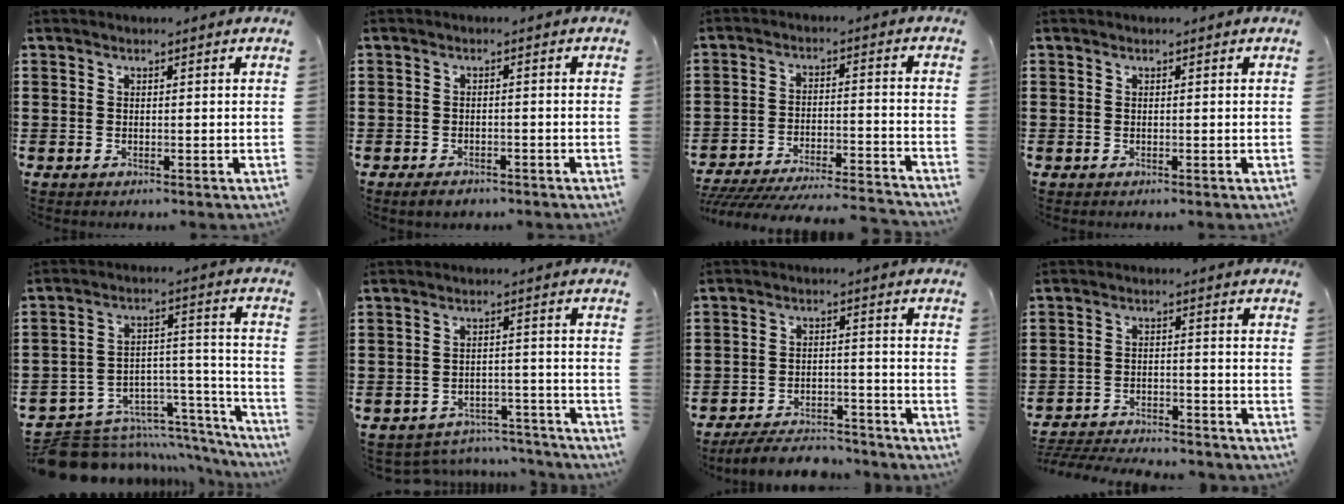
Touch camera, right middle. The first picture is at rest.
{"total": 1.6, "force": [-1.3, 0.5, 0.6], "torque": [-0.016, -0.002, -0.027]}
{"total": 5.9, "force": [-5.7, 0.2, 1.5], "torque": [-0.036, -0.007, -0.113]}
{"total": 0.0}
{"total": 8.8, "force": [-8.0, 3.5, 1.4], "torque": [-0.021, 0.016, -0.142]}
{"total": 4.1, "force": [-4.0, 0.6, 0.2], "torque": [-0.008, 0.006, -0.085]}
{"total": 5.6, "force": [-5.4, 1.0, 0.7], "torque": [-0.016, 0.011, -0.109]}
{"total": 4.7, "force": [-4.6, 0.3, 0.6], "torque": [-0.019, 0.002, -0.098]}